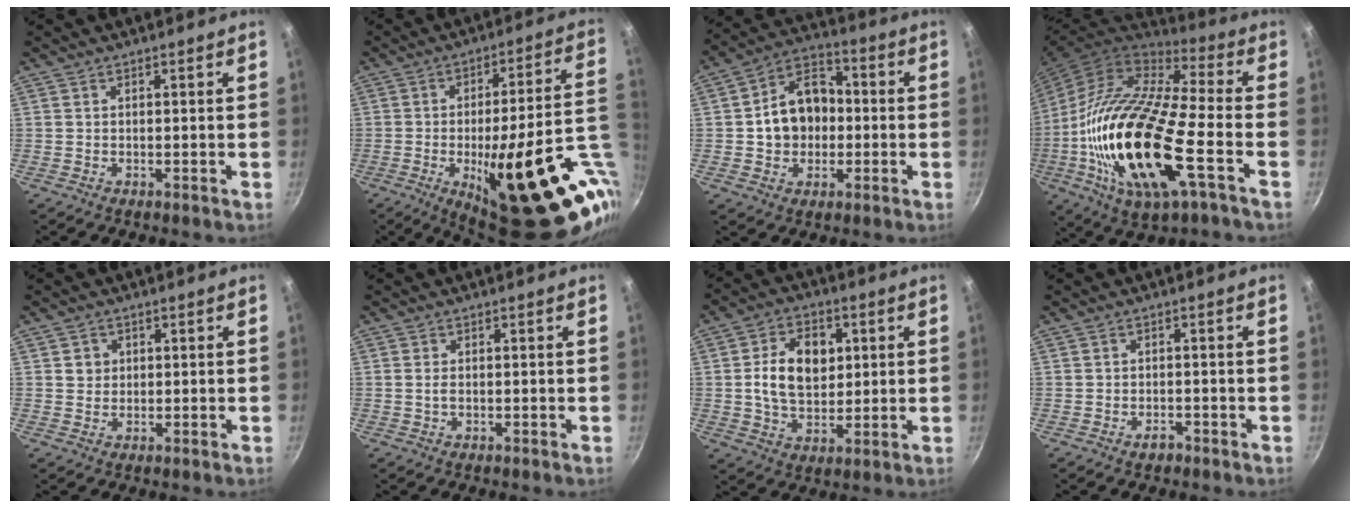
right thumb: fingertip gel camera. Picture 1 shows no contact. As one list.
[{"total": 31.3, "force": [-8.1, 9.6, 28.6], "torque": [-0.339, -0.001, -0.100]}, {"total": 12.8, "force": [-0.4, 10.0, 8.0], "torque": [-0.096, 0.027, -0.017]}, {"total": 27.4, "force": [-6.4, 9.1, 25.0], "torque": [-0.476, 0.007, -0.133]}, {"total": 2.4, "force": [0.6, 2.2, 0.6], "torque": [0.004, 0.002, 0.007]}, {"total": 1.3, "force": [-0.1, 0.8, 1.0], "torque": [-0.021, 0.000, -0.002]}, {"total": 12.1, "force": [1.9, 8.4, 8.5], "torque": [-0.118, -0.002, 0.029]}, {"total": 1.8, "force": [-1.2, 1.0, 0.9], "torque": [-0.008, 0.013, -0.017]}]